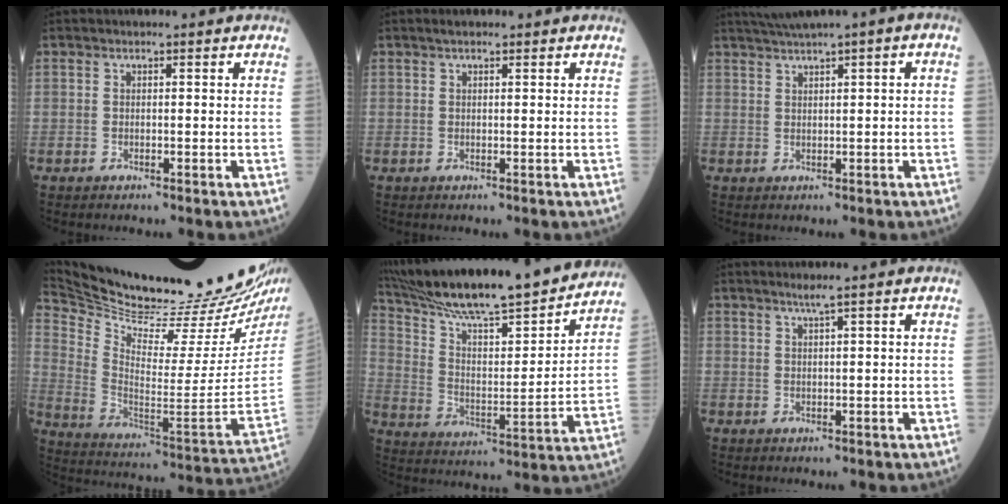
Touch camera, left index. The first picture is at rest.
{"total": 1.7, "force": [1.3, 0.6, 0.9], "torque": [-0.020, 0.016, 0.018]}
{"total": 4.4, "force": [2.6, -0.2, 3.5], "torque": [-0.066, 0.021, 0.049]}
{"total": 31.0, "force": [27.8, 2.5, 13.5], "torque": [-0.231, -0.115, 0.392]}
{"total": 24.8, "force": [21.6, 2.6, 11.9], "torque": [-0.208, -0.007, 0.328]}
{"total": 1.5, "force": [1.0, -0.5, 0.9], "torque": [-0.026, -0.002, 0.026]}